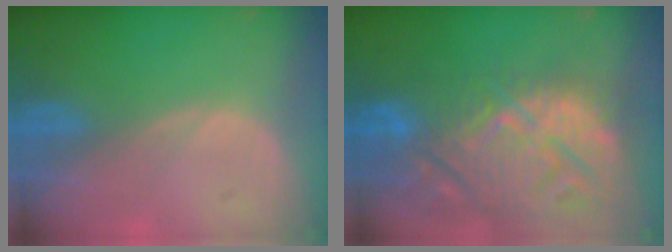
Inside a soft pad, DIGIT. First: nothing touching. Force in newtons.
{"total": 15.3, "press": 13.1, "slide": 7.9}